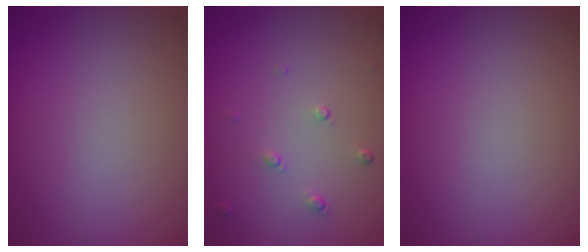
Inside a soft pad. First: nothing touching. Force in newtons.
{"total": 0.9, "press": 0.6, "slide": 0.7}
{"total": 0.0}